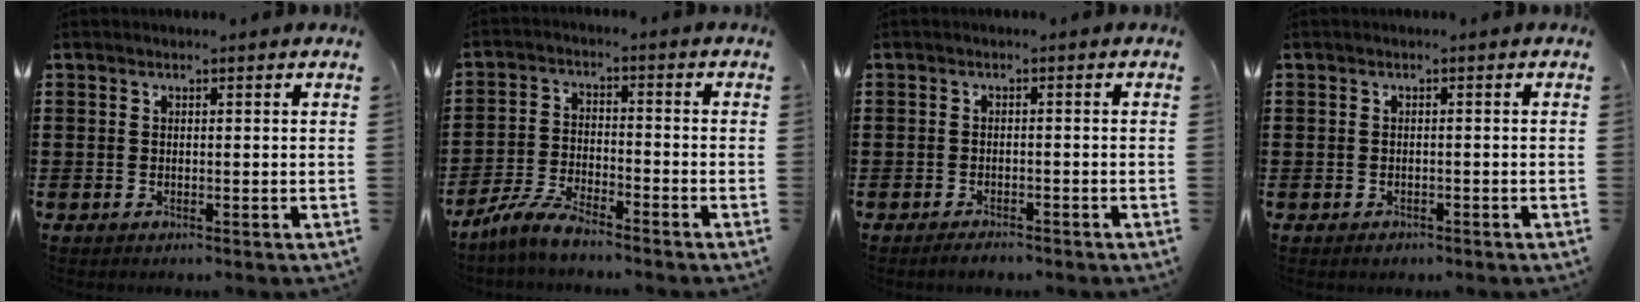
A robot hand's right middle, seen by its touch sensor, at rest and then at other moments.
{"total": 5.8, "force": [-5.3, 0.7, 2.4], "torque": [-0.066, -0.006, -0.106]}
{"total": 1.6, "force": [-1.5, 0.3, 0.3], "torque": [-0.010, -0.001, -0.030]}
{"total": 0.8, "force": [-0.7, 0.3, 0.1], "torque": [-0.004, 0.001, -0.016]}